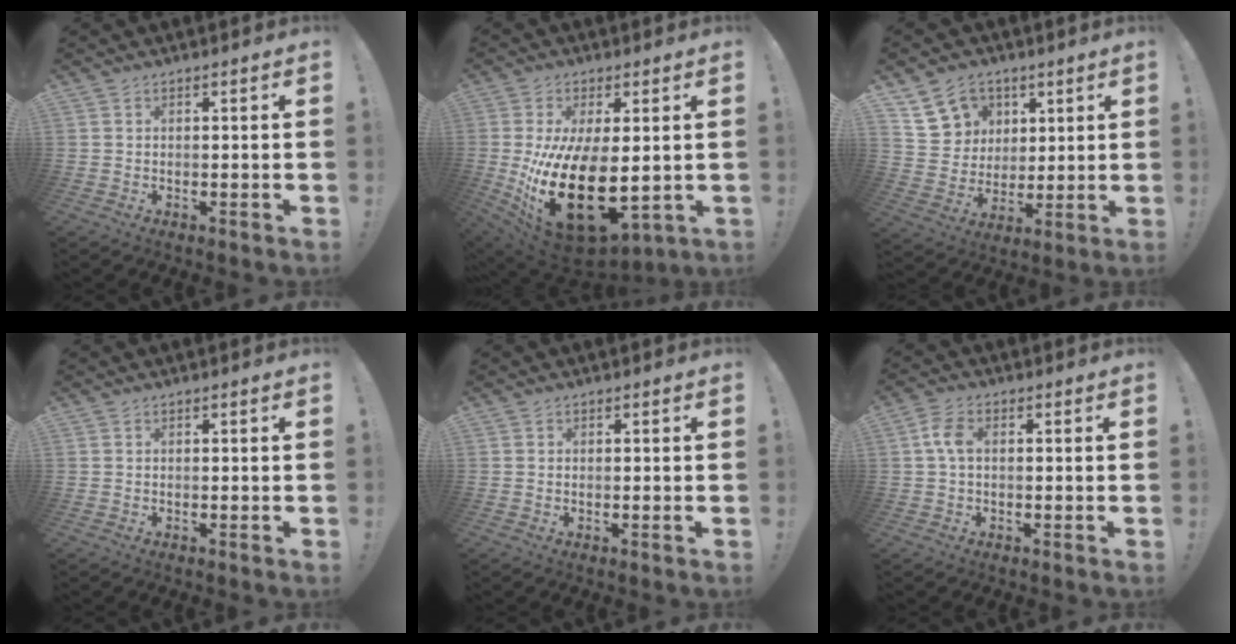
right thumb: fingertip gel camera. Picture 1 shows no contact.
{"total": 25.0, "force": [-2.2, 13.2, 21.2], "torque": [-0.390, -0.016, -0.012]}
{"total": 12.6, "force": [6.8, 10.2, 3.1], "torque": [-0.054, -0.035, 0.142]}
{"total": 0.0}
{"total": 0.5, "force": [-0.1, -0.1, 0.5], "torque": [-0.011, 0.000, -0.002]}
{"total": 5.4, "force": [0.5, 3.1, 4.3], "torque": [-0.095, 0.011, 0.007]}